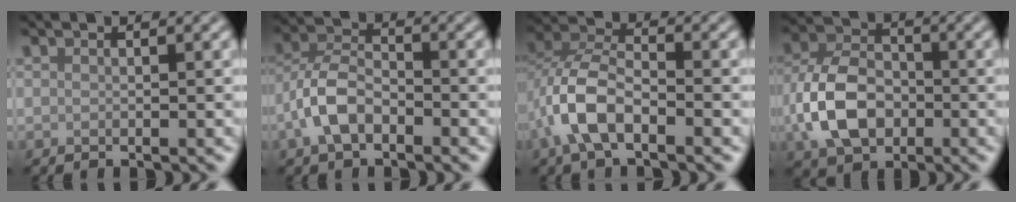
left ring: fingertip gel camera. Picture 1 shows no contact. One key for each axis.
{"total": 4.4, "fx": -2.0, "fy": 2.5, "fz": 3.1, "tx": -0.062, "ty": 0.009, "tz": -0.050}
{"total": 5.5, "fx": -2.2, "fy": 2.8, "fz": 4.2, "tx": -0.089, "ty": 0.007, "tz": -0.053}
{"total": 7.1, "fx": -1.7, "fy": 4.9, "fz": 4.9, "tx": -0.103, "ty": 0.005, "tz": -0.041}